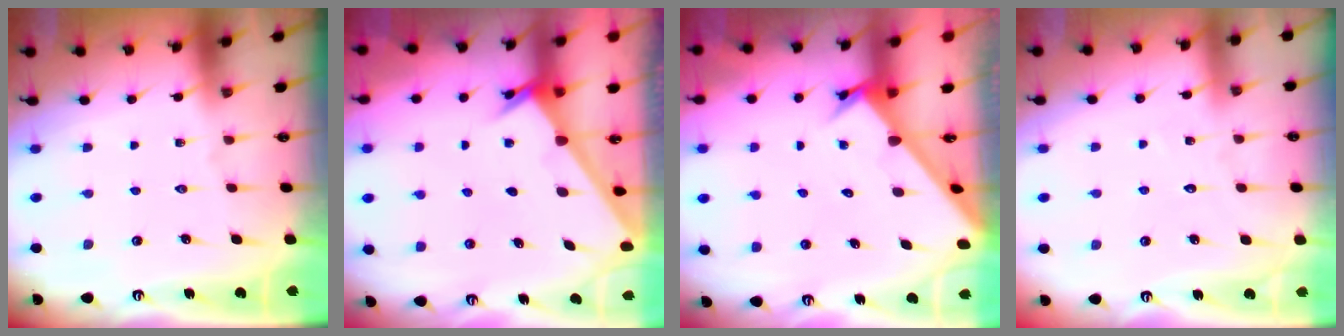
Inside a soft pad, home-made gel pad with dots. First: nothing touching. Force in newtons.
{"total": 2.3, "press": 2.3, "slide": 0.2}
{"total": 2.6, "press": 2.6, "slide": 0.3}
{"total": 3.5, "press": 3.5, "slide": 0.3}